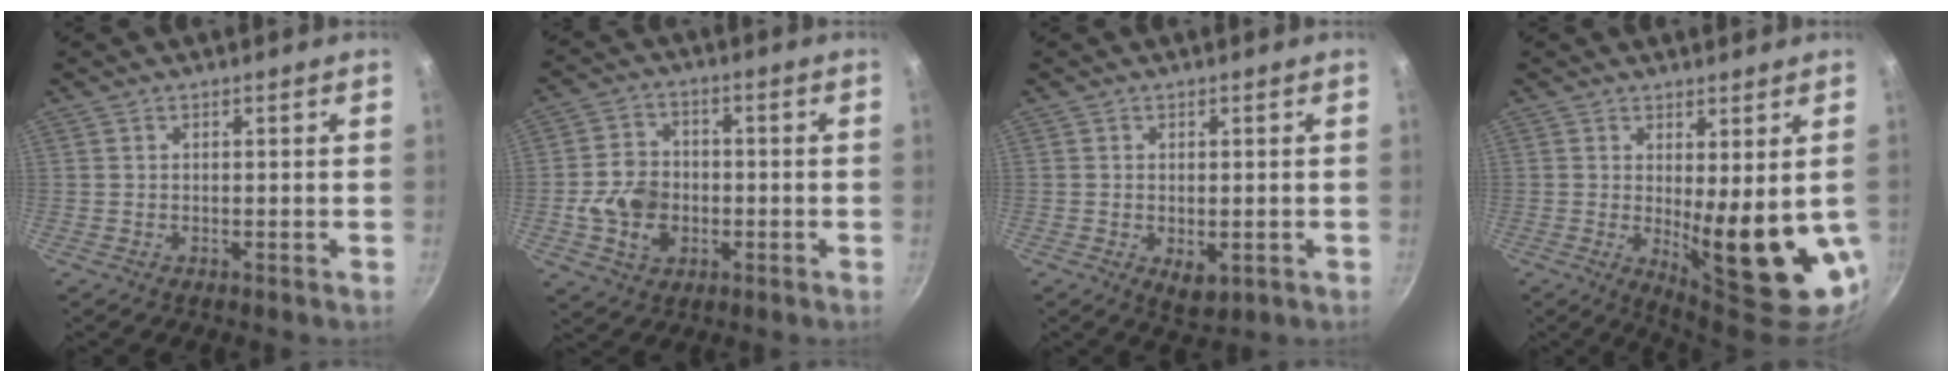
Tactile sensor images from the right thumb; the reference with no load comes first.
{"total": 9.7, "force": [-1.9, 7.7, 5.6], "torque": [-0.079, 0.020, -0.038]}
{"total": 4.0, "force": [-0.7, 2.3, 3.2], "torque": [-0.043, -0.012, -0.004]}
{"total": 13.7, "force": [0.0, 4.2, 13.0], "torque": [-0.166, -0.033, 0.017]}